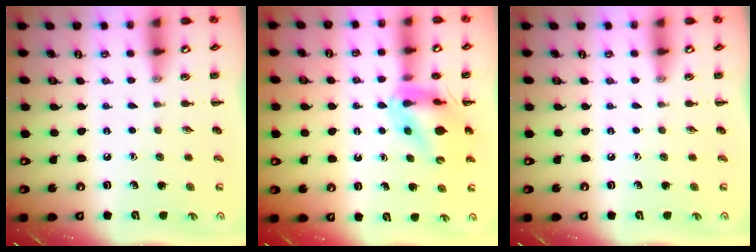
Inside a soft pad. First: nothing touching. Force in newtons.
{"total": 11.9, "press": 11.3, "slide": 3.7}
{"total": 0.0}